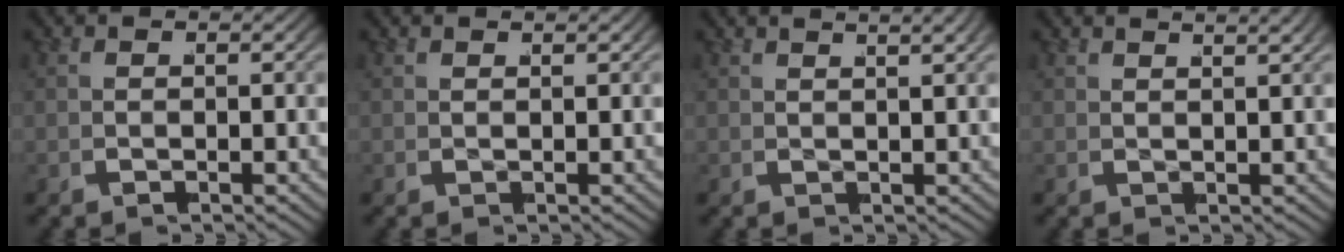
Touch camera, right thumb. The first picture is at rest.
{"total": 0.7, "force": [0.7, -0.2, 0.0], "torque": [0.007, 0.001, 0.014]}
{"total": 2.6, "force": [2.0, 0.3, 1.6], "torque": [-0.008, 0.009, 0.031]}
{"total": 2.2, "force": [2.0, 0.1, 1.0], "torque": [-0.001, 0.008, 0.030]}